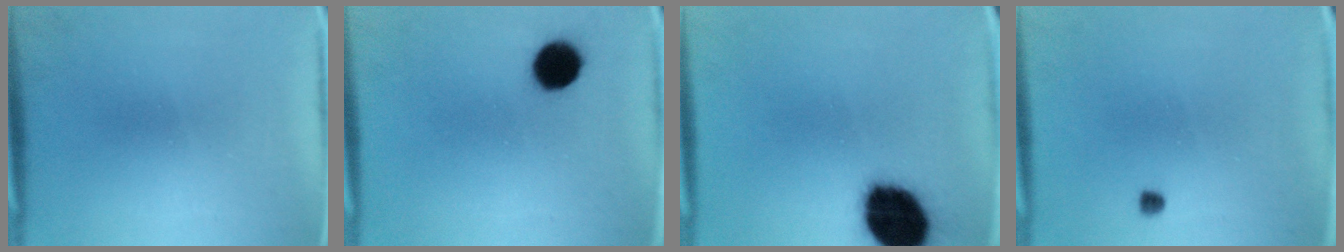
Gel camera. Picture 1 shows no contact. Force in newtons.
{"total": 7.4}
{"total": 17.7}
{"total": 1.0}